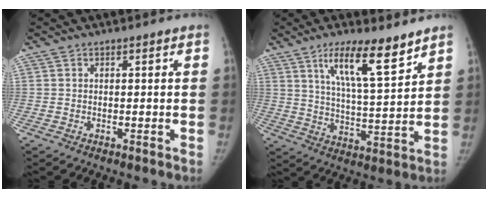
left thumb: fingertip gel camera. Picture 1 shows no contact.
{"total": 12.2, "force": [7.9, 2.6, 8.8], "torque": [-0.137, -0.050, 0.140]}